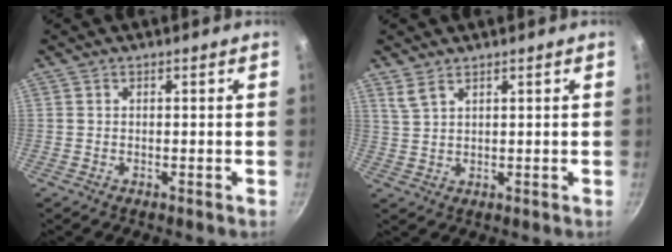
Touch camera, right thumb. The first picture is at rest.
{"total": 3.1, "force": [2.2, 1.2, 1.8], "torque": [-0.036, -0.011, 0.048]}